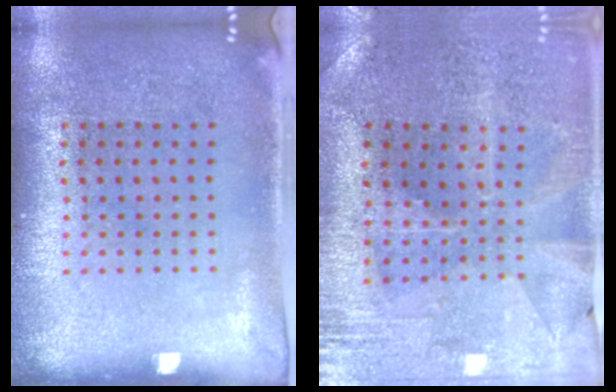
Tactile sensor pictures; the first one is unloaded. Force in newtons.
{"total": 0.9, "press": 0.8, "slide": 0.3}